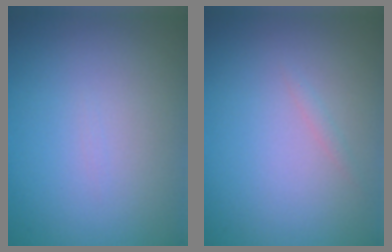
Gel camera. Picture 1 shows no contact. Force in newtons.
{"total": 0.6, "press": 0.6, "slide": 0.1}